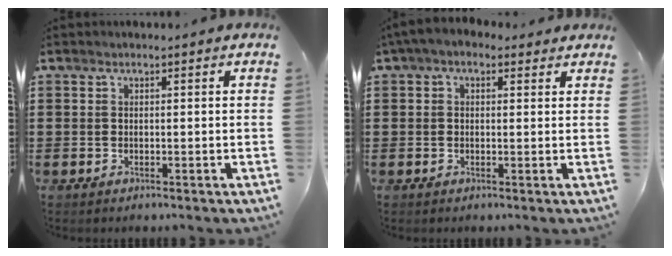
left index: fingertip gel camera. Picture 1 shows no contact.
{"total": 2.4, "force": [1.0, 1.6, 1.5], "torque": [-0.034, 0.007, 0.018]}